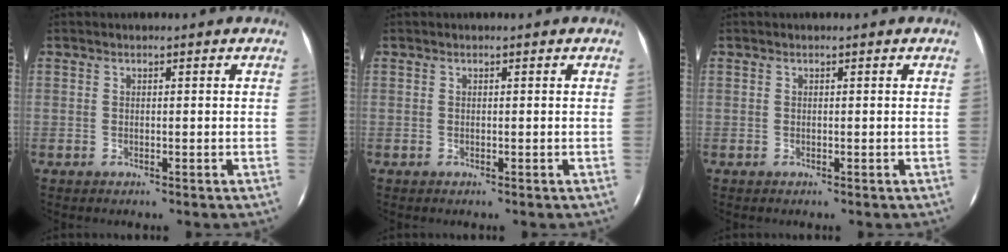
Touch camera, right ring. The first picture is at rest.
{"total": 0.0}
{"total": 0.0}